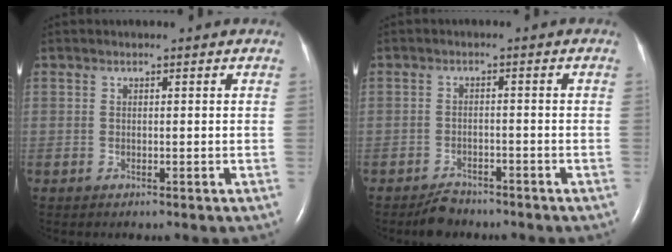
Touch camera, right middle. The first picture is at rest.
{"total": 3.3, "force": [-3.0, 1.3, 0.8], "torque": [-0.024, -0.003, -0.049]}